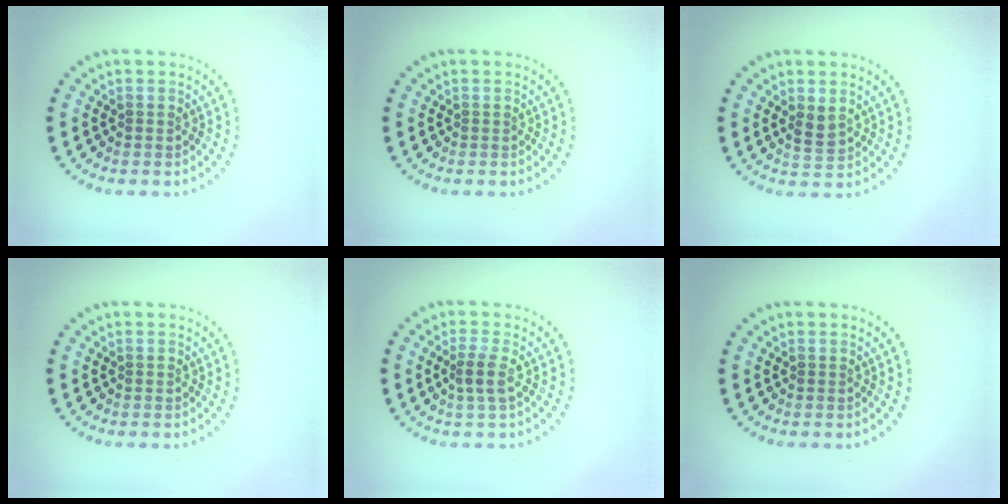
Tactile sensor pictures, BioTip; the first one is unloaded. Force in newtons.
{"total": 0.0}
{"total": 1.8, "press": 1.7, "slide": 0.7}
{"total": 0.0}
{"total": 1.8, "press": 1.4, "slide": 1.1}
{"total": 0.0}